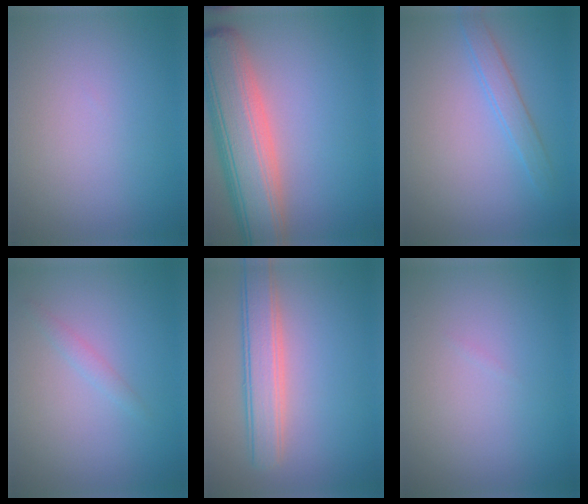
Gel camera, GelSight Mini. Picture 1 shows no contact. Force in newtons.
{"total": 9.7, "press": 9.7, "slide": 1.0}
{"total": 1.8, "press": 1.8, "slide": 0.1}
{"total": 1.0, "press": 1.0, "slide": 0.1}
{"total": 4.2, "press": 4.2, "slide": 0.4}
{"total": 0.0}